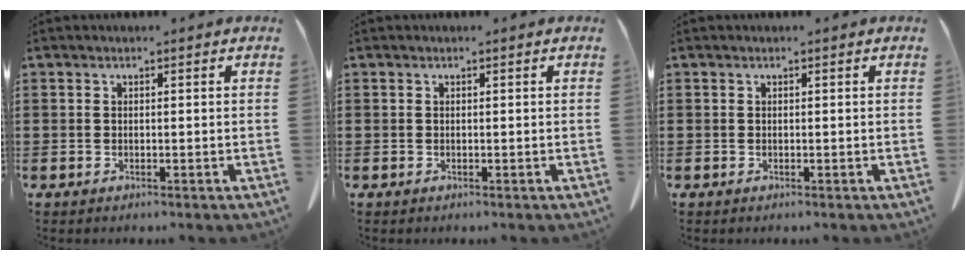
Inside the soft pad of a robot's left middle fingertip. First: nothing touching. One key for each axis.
{"total": 0.0}
{"total": 0.0}